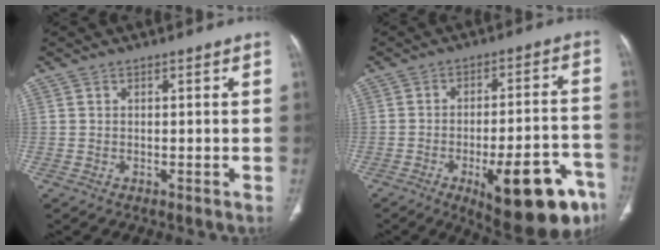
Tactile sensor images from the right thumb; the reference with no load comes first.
{"total": 20.8, "force": [-10.3, 6.7, 16.7], "torque": [-0.160, 0.052, -0.131]}